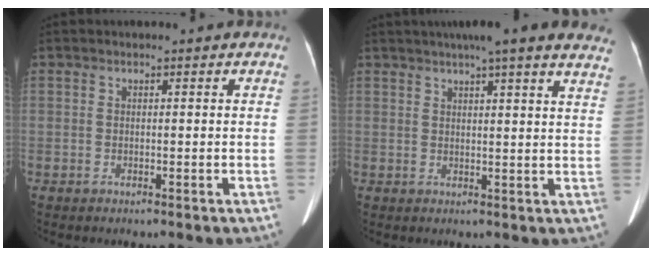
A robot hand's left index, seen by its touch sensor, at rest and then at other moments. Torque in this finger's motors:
{"motor_torque": [0.00, -0.47, 0.04, 0.06]}